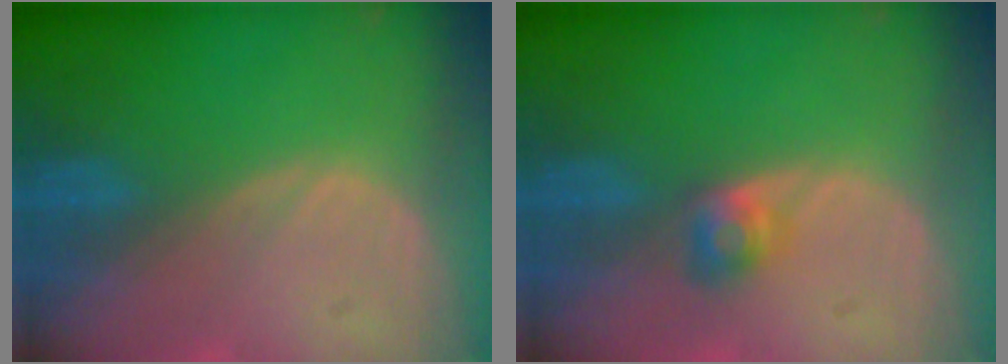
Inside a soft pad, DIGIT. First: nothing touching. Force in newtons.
{"total": 2.6, "press": 2.4, "slide": 1.0}